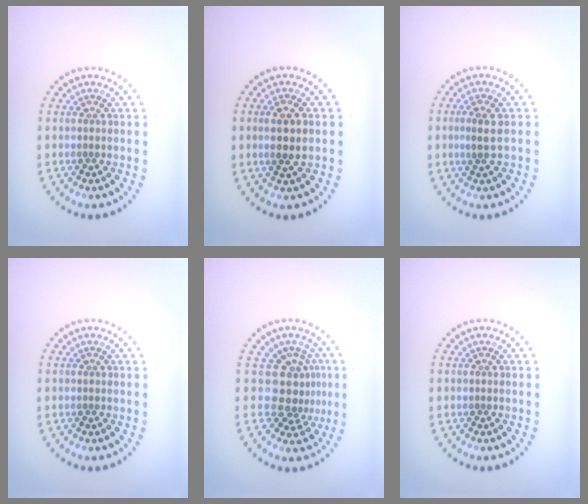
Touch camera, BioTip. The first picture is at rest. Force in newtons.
{"total": 2.6, "press": 2.5, "slide": 0.7}
{"total": 1.9, "press": 1.8, "slide": 0.6}
{"total": 0.0}
{"total": 3.4, "press": 2.4, "slide": 2.3}
{"total": 0.0}